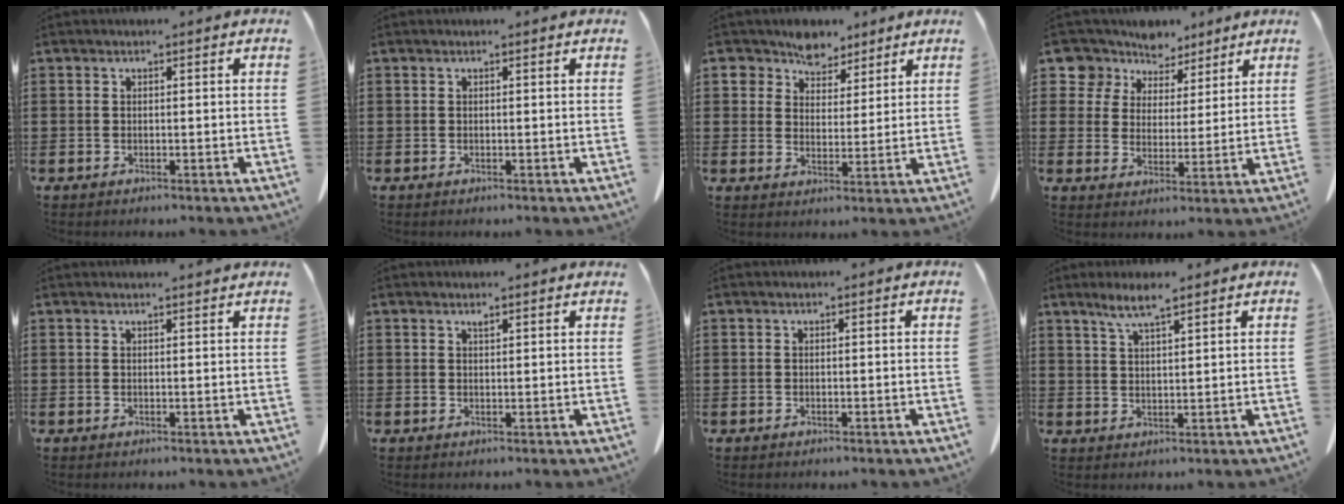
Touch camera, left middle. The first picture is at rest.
{"total": 0.0}
{"total": 6.5, "force": [5.3, 3.5, 1.1], "torque": [-0.045, -0.016, 0.098]}
{"total": 7.7, "force": [6.4, 4.2, 0.5], "torque": [-0.048, -0.033, 0.119]}
{"total": 1.0, "force": [1.0, -0.1, 0.3], "torque": [-0.006, -0.002, 0.019]}
{"total": 1.1, "force": [1.0, 0.1, 0.5], "torque": [-0.010, -0.001, 0.020]}
{"total": 0.0}
{"total": 4.7, "force": [3.3, 0.4, 3.3], "torque": [-0.072, -0.001, 0.058]}